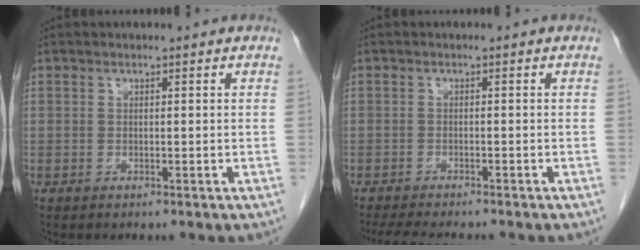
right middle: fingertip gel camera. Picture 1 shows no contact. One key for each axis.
{"total": 7.4, "fx": -6.5, "fy": 1.2, "fz": 3.4, "tx": -0.050, "ty": -0.013, "tz": -0.098}